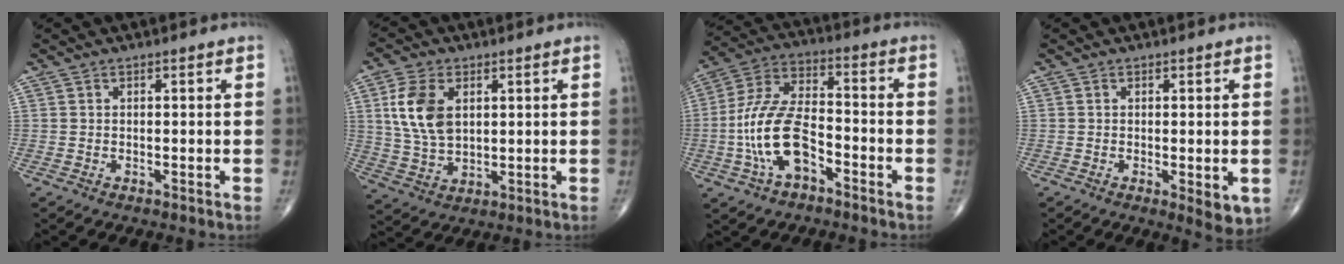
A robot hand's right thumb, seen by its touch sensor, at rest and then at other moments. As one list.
[{"total": 10.4, "force": [2.7, 6.4, 7.7], "torque": [-0.148, -0.007, 0.057]}, {"total": 14.1, "force": [-4.7, 7.1, 11.2], "torque": [-0.223, 0.044, -0.092]}, {"total": 5.2, "force": [-1.3, 1.8, 4.7], "torque": [-0.053, -0.014, -0.013]}]